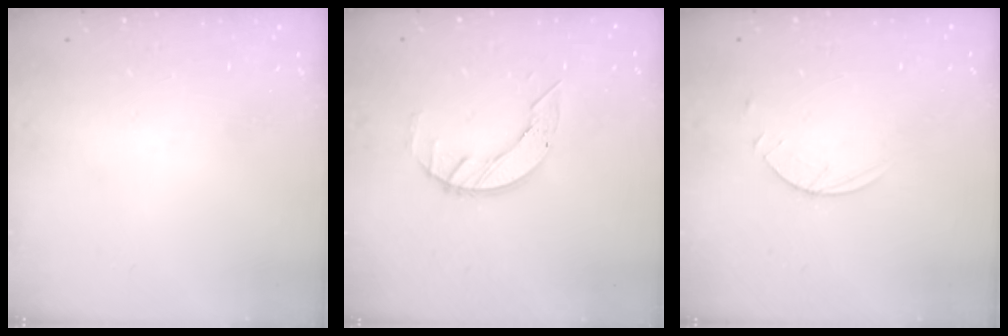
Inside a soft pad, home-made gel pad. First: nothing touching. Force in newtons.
{"total": 5.7, "press": 5.7, "slide": 0.6}
{"total": 3.5, "press": 3.5, "slide": 0.4}